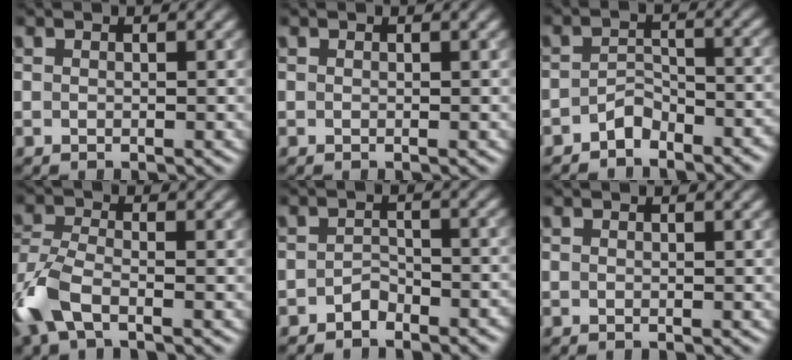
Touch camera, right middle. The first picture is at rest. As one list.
[{"total": 0.0}, {"total": 3.0, "force": [-2.3, 1.4, 1.2], "torque": [-0.020, 0.011, -0.043]}, {"total": 5.1, "force": [-2.8, 2.4, 3.6], "torque": [-0.089, -0.009, -0.070]}, {"total": 2.0, "force": [-1.6, 1.0, 0.7], "torque": [-0.013, 0.008, -0.028]}, {"total": 0.0}]